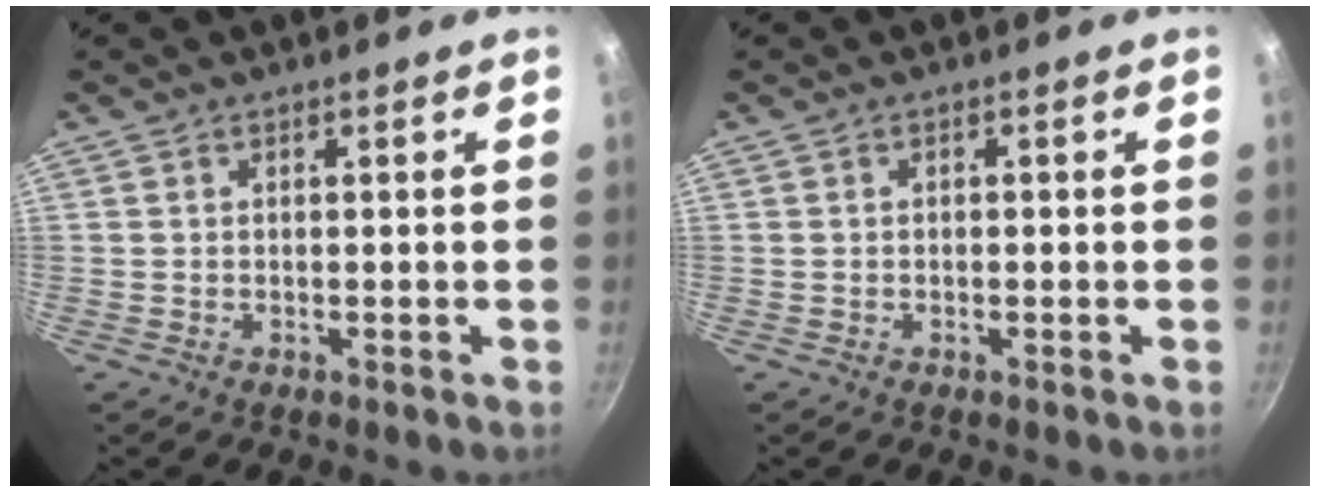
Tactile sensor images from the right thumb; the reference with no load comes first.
{"total": 0.5, "force": [-0.1, 0.4, 0.4], "torque": [-0.005, 0.001, -0.001]}